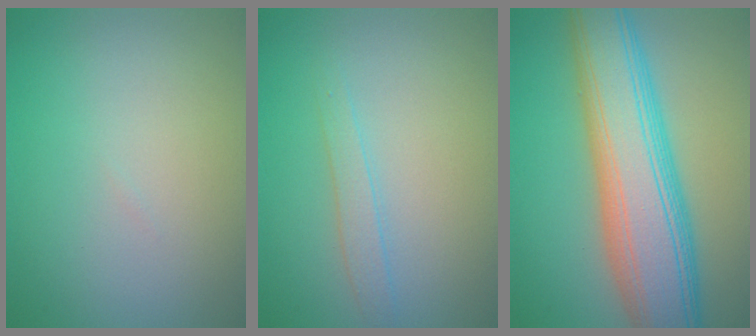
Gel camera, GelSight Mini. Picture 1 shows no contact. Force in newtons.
{"total": 1.3, "press": 1.3, "slide": 0.1}
{"total": 11.0, "press": 11.0, "slide": 0.6}